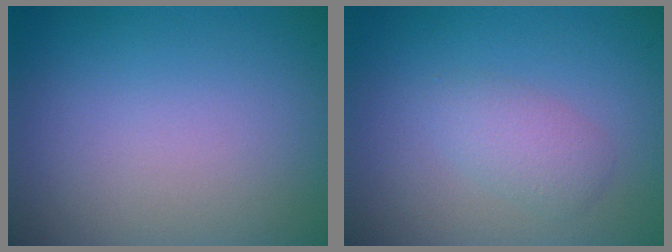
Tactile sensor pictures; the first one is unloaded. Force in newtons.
{"total": 2.0, "press": 2.0, "slide": 0.0}